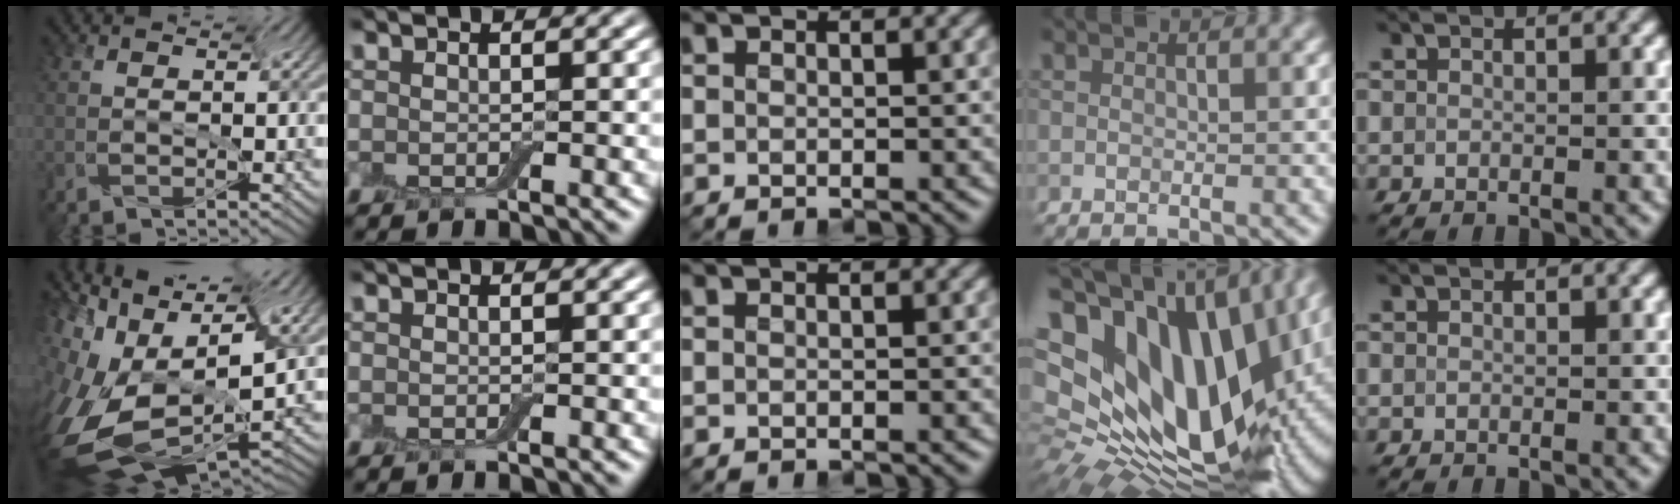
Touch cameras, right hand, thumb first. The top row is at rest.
{"thumb": {"total": 14.3, "force": [-5.6, 7.5, 10.8], "torque": [-0.247, -0.025, -0.082]}, "ring": {"total": 22.0, "force": [6.8, 13.6, 15.9], "torque": [-0.289, -0.011, 0.157]}}